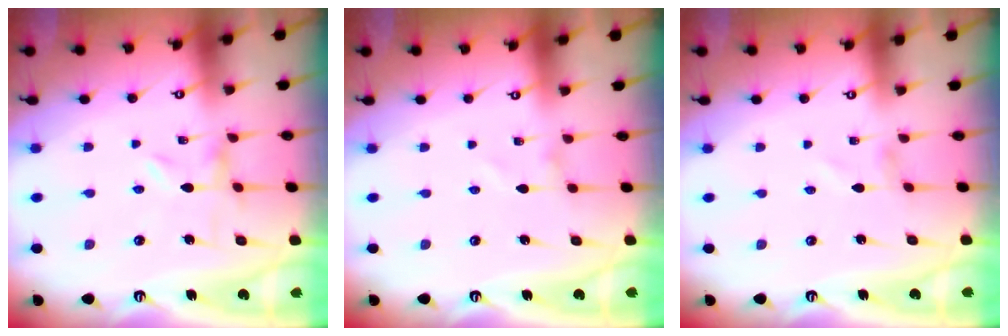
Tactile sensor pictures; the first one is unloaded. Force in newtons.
{"total": 1.0, "press": 1.0, "slide": 0.0}
{"total": 1.4, "press": 1.4, "slide": 0.1}